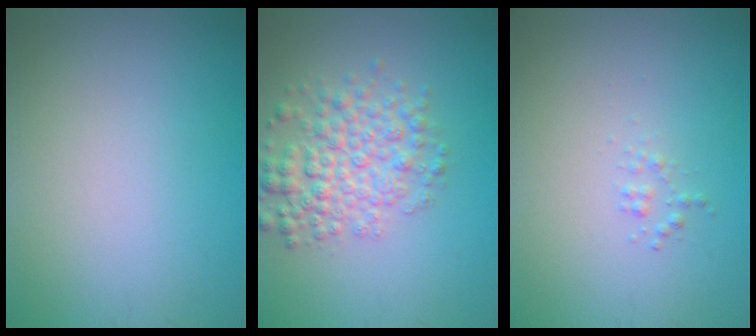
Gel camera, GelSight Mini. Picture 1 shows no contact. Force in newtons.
{"total": 4.8, "press": 4.8, "slide": 0.1}
{"total": 0.7, "press": 0.7, "slide": 0.0}